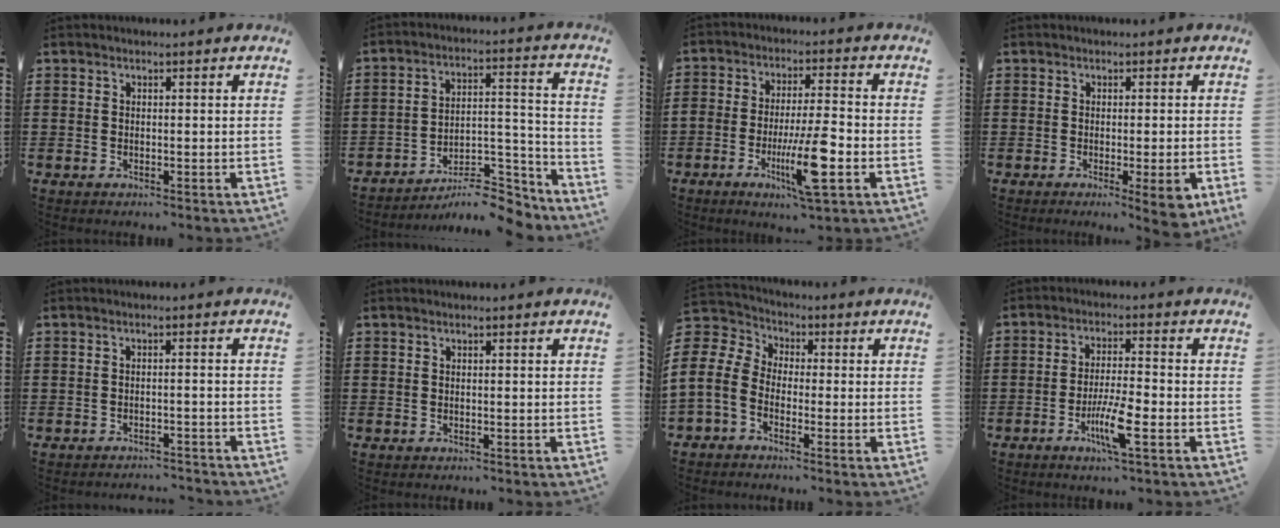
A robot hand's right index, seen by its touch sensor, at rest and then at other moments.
{"total": 9.6, "force": [-8.4, 2.5, 4.0], "torque": [-0.046, 0.034, -0.156]}
{"total": 10.6, "force": [-4.0, 1.6, 9.7], "torque": [-0.180, -0.009, -0.071]}
{"total": 3.6, "force": [-1.4, 0.1, 3.3], "torque": [-0.059, -0.017, -0.021]}
{"total": 1.9, "force": [-1.9, -0.1, 0.2], "torque": [-0.007, 0.000, -0.039]}
{"total": 0.0}
{"total": 7.0, "force": [-1.8, 5.5, 4.0], "torque": [-0.130, 0.000, -0.045]}
{"total": 6.9, "force": [-2.9, 0.9, 6.2], "torque": [-0.127, -0.013, -0.056]}